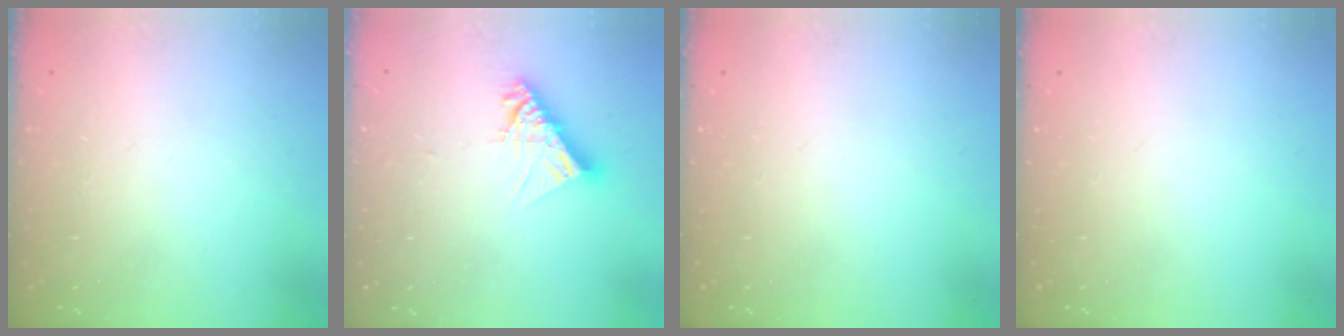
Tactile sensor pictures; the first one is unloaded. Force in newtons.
{"total": 9.6, "press": 9.6, "slide": 0.8}
{"total": 0.0}
{"total": 0.0}